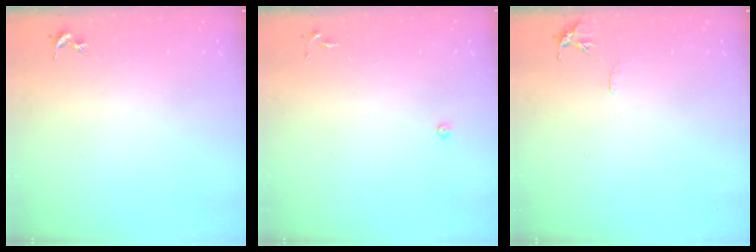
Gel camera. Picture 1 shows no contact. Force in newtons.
{"total": 4.0, "press": 4.0, "slide": 0.8}
{"total": 6.4, "press": 6.4, "slide": 0.5}